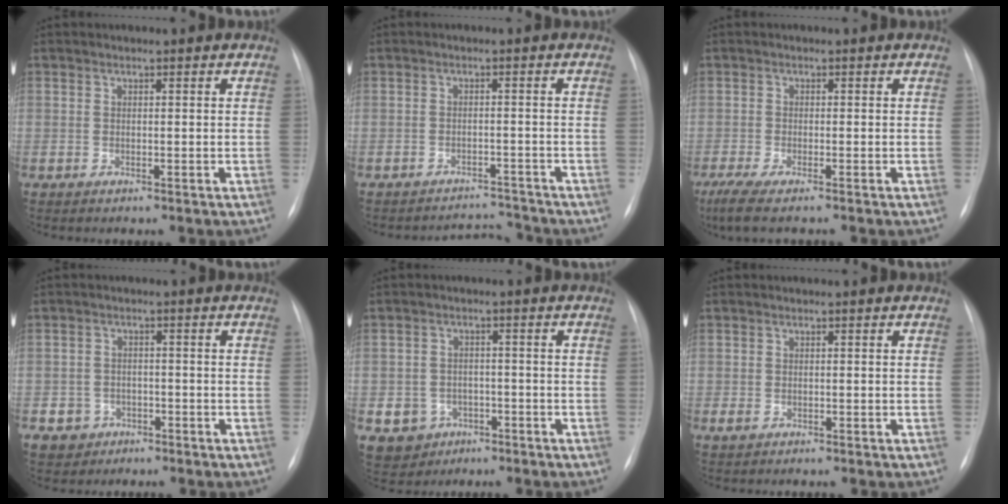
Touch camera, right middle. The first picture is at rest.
{"total": 4.1, "force": [-3.8, -0.3, -1.6], "torque": [0.025, 0.009, -0.053]}
{"total": 5.2, "force": [-4.0, 0.3, 3.4], "torque": [-0.066, -0.016, -0.069]}
{"total": 3.6, "force": [-1.9, 3.1, 0.0], "torque": [0.002, 0.011, -0.029]}
{"total": 5.6, "force": [-2.6, 4.9, 1.0], "torque": [-0.020, 0.006, -0.035]}
{"total": 1.1, "force": [-0.6, 0.6, 0.7], "torque": [-0.019, -0.002, -0.007]}